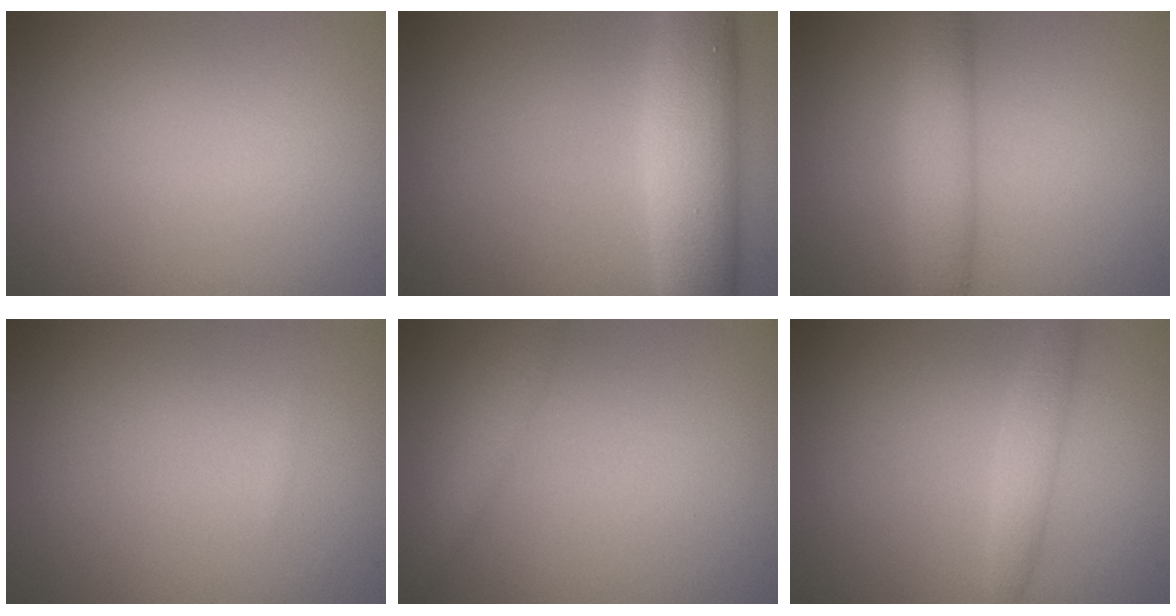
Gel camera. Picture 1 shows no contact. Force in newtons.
{"total": 7.3, "press": 7.3, "slide": 0.4}
{"total": 4.1, "press": 4.1, "slide": 0.1}
{"total": 0.0}
{"total": 2.1, "press": 2.1, "slide": 0.1}
{"total": 1.9, "press": 1.9, "slide": 0.1}